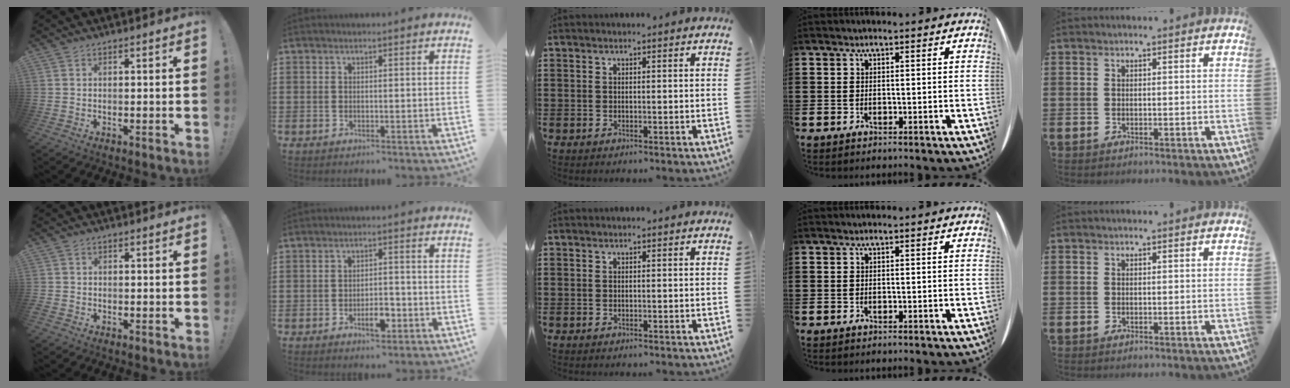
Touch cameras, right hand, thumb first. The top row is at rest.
{"thumb": {"total": 1.2, "force": [-0.8, 0.8, 0.2], "torque": [-0.008, 0.006, -0.015]}, "index": {"total": 4.4, "force": [-1.9, 1.9, 3.4], "torque": [-0.057, 0.007, -0.034]}}